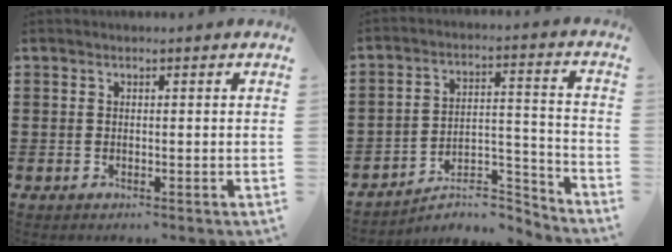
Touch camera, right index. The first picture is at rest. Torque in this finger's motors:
{"motor_torque": [-0.05, 0.11, 0.01, 0.00]}